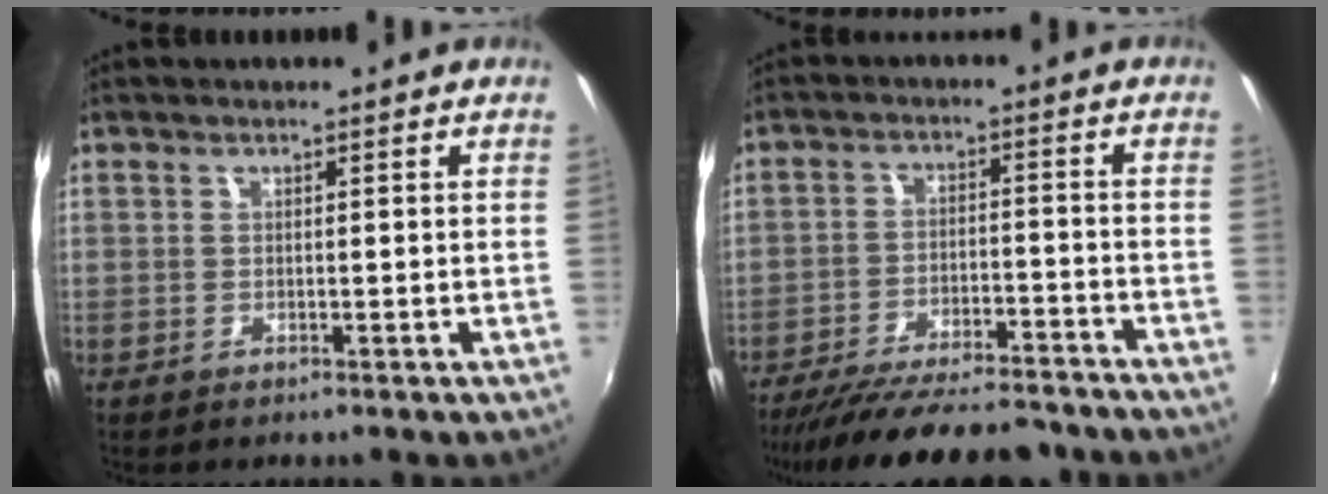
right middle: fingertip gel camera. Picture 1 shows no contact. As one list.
[{"total": 20.1, "force": [-17.6, 4.4, 8.5], "torque": [-0.169, -0.024, -0.252]}]